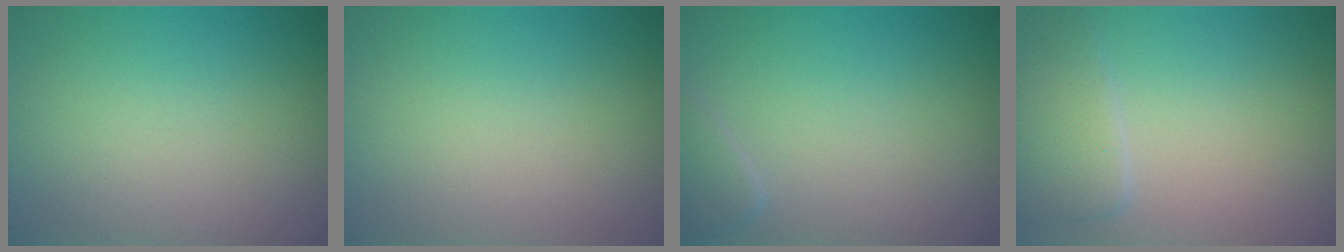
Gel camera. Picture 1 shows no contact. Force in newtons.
{"total": 0.0}
{"total": 1.5, "press": 1.5, "slide": 0.1}
{"total": 2.8, "press": 2.8, "slide": 0.2}